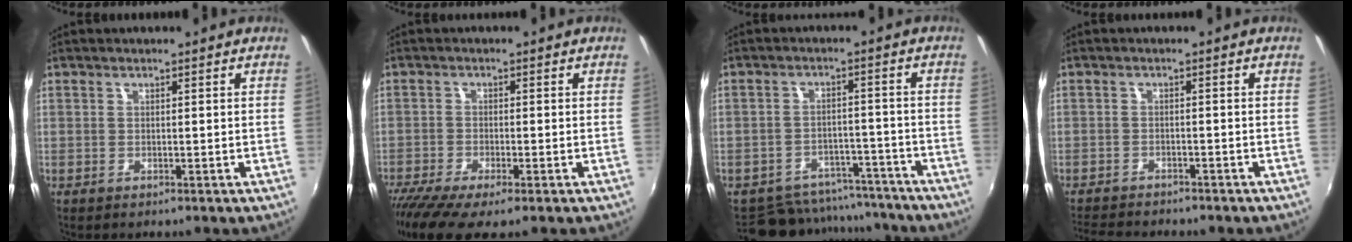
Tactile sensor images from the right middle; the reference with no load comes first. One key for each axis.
{"total": 10.2, "fx": -7.3, "fy": 2.0, "fz": 6.8, "tx": -0.157, "ty": -0.052, "tz": -0.130}
{"total": 13.2, "fx": -11.8, "fy": 5.5, "fz": 2.6, "tx": -0.063, "ty": 0.027, "tz": -0.151}
{"total": 8.1, "fx": -7.4, "fy": 2.0, "fz": 2.7, "tx": -0.076, "ty": -0.019, "tz": -0.115}